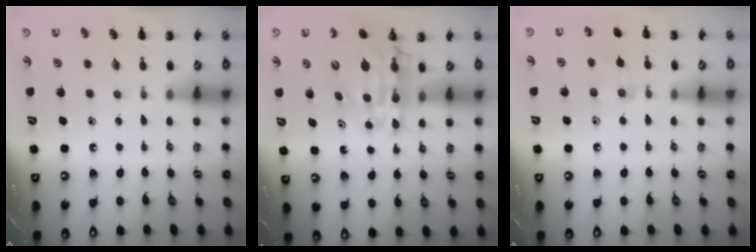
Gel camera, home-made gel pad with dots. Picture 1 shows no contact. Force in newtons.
{"total": 13.5, "press": 12.9, "slide": 3.8}
{"total": 6.5, "press": 6.2, "slide": 2.0}